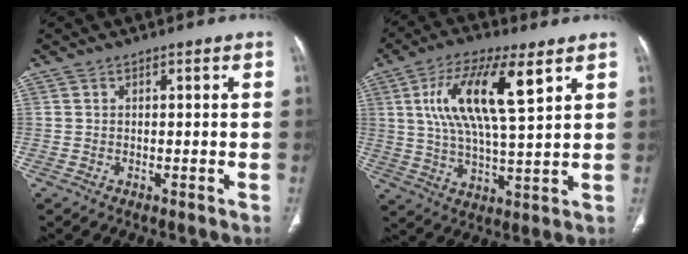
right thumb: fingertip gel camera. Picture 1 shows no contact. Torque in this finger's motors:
{"motor_torque": [1.31, 2.41, 1.02, 0.35, 0.23]}